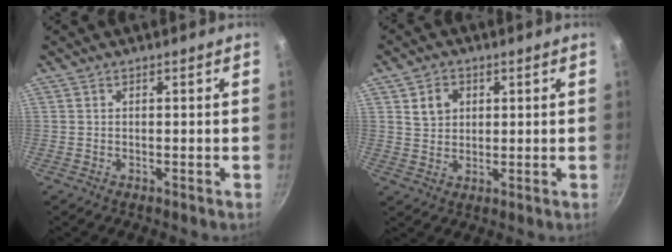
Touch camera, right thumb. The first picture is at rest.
{"total": 5.1, "force": [1.9, 4.1, 2.5], "torque": [-0.023, -0.009, 0.035]}